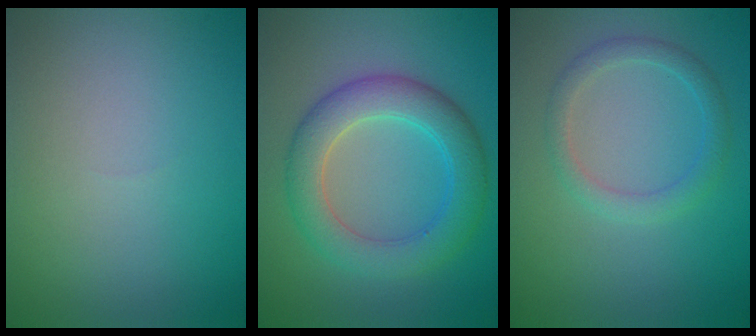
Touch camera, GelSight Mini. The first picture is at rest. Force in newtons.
{"total": 5.2, "press": 5.2, "slide": 0.1}
{"total": 2.0, "press": 2.0, "slide": 0.1}